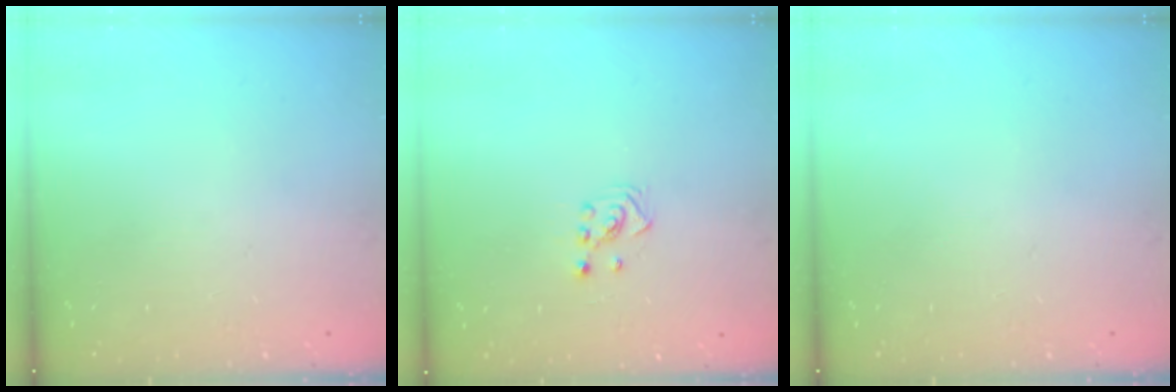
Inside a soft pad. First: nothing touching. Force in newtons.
{"total": 2.5, "press": 2.4, "slide": 0.8}
{"total": 0.0}